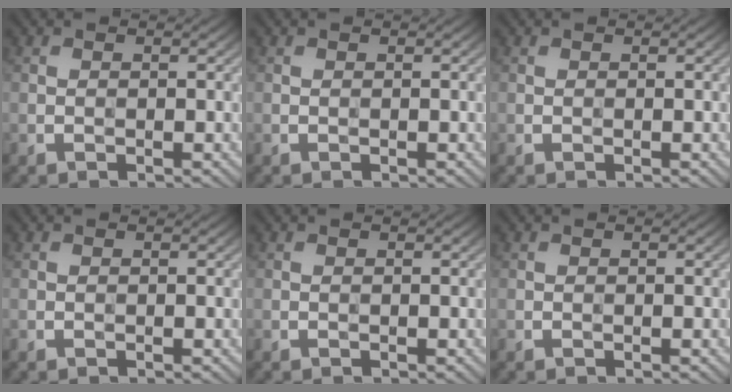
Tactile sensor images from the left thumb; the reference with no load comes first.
{"total": 0.0}
{"total": 0.0}
{"total": 0.0}
{"total": 0.0}
{"total": 0.0}